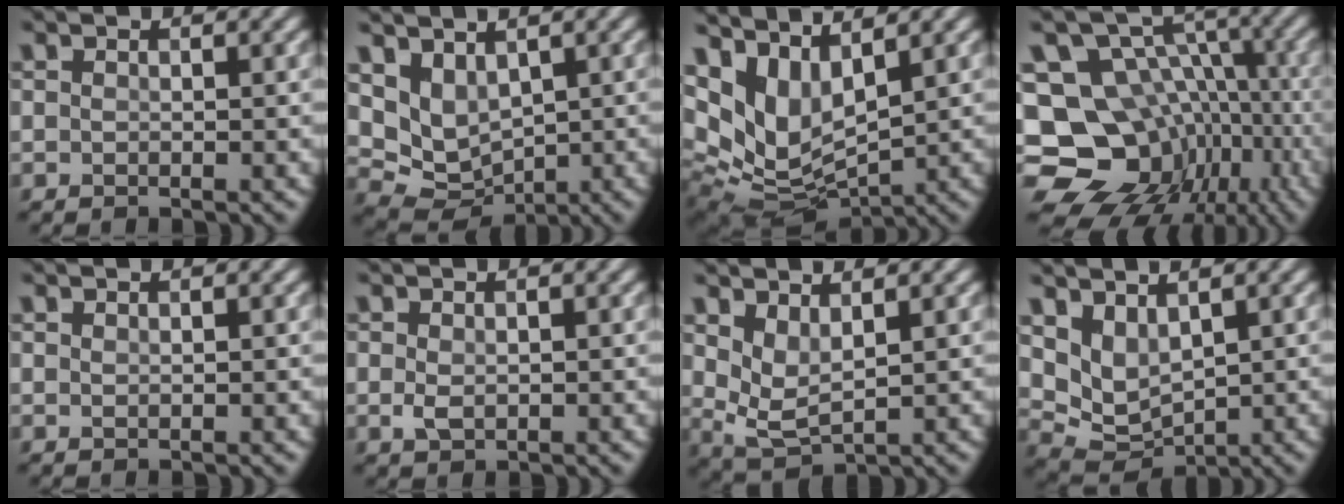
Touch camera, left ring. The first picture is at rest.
{"total": 5.2, "force": [2.4, 3.5, 3.0], "torque": [-0.060, -0.012, 0.057]}
{"total": 7.9, "force": [3.5, 4.3, 5.7], "torque": [-0.124, -0.014, 0.078]}
{"total": 15.5, "force": [-5.6, 12.8, 6.7], "torque": [-0.122, 0.004, -0.083]}
{"total": 0.0}
{"total": 1.4, "force": [-0.1, 1.0, 1.0], "torque": [-0.024, -0.003, 0.000]}
{"total": 3.0, "force": [1.6, 1.3, 2.2], "torque": [-0.052, -0.012, 0.036]}
{"total": 4.3, "force": [2.4, 2.5, 2.5], "torque": [-0.061, -0.016, 0.059]}